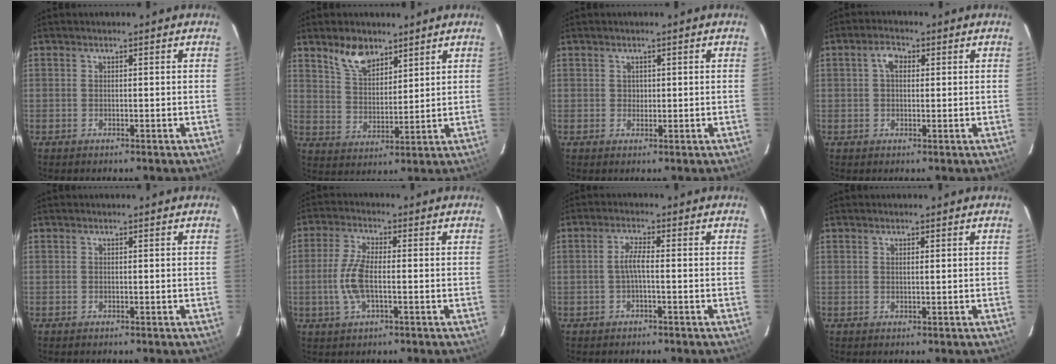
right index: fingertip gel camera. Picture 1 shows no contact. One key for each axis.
{"total": 7.6, "fx": 5.5, "fy": 3.7, "fz": 3.7, "tx": -0.066, "ty": 0.010, "tz": 0.108}
{"total": 1.2, "fx": 0.3, "fy": 1.1, "fz": 0.1, "tx": 0.004, "ty": 0.003, "tz": 0.005}
{"total": 3.2, "fx": 0.8, "fy": 2.1, "fz": 2.2, "tx": -0.040, "ty": 0.012, "tz": 0.013}
{"total": 0.0}
{"total": 7.1, "fx": -1.3, "fy": 2.6, "fz": 6.5, "tx": -0.143, "ty": 0.001, "tz": -0.026}
{"total": 2.6, "fx": -0.7, "fy": 0.2, "fz": 2.5, "tx": -0.051, "ty": 0.005, "tz": -0.013}
{"total": 0.7, "fx": 0.4, "fy": 0.1, "fz": 0.5, "tx": -0.012, "ty": 0.001, "tz": 0.007}